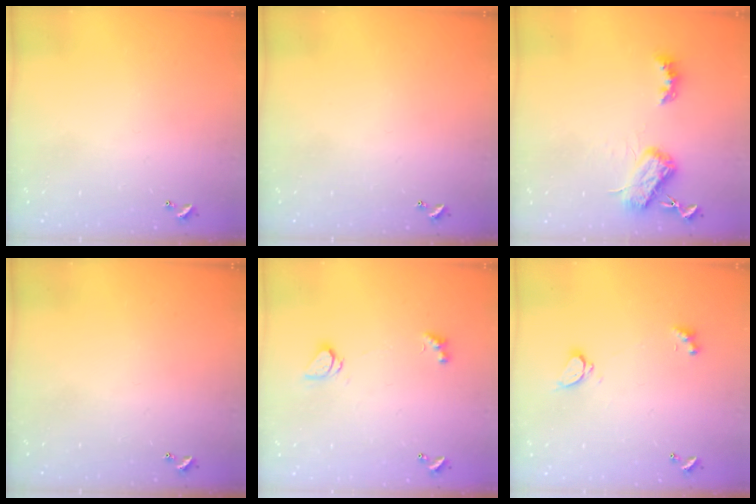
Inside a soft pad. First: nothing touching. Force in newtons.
{"total": 0.0}
{"total": 5.3, "press": 5.2, "slide": 0.8}
{"total": 0.0}
{"total": 1.6, "press": 1.6, "slide": 0.2}
{"total": 2.3, "press": 2.2, "slide": 0.7}